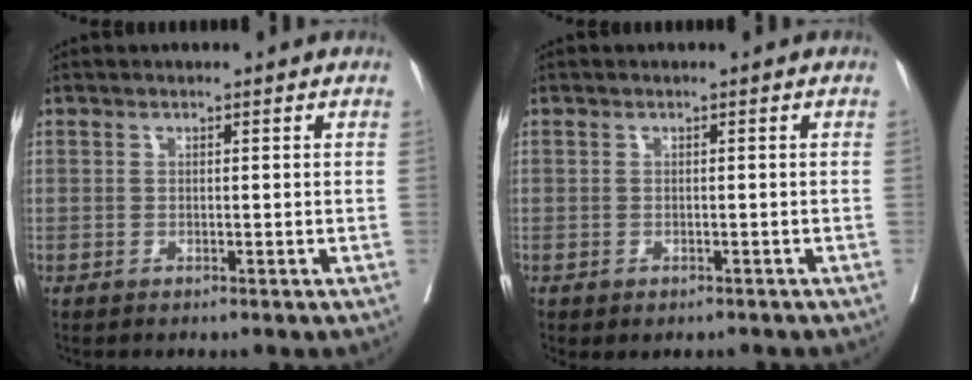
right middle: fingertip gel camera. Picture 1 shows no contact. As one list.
[{"total": 2.0, "force": [-1.6, 0.8, 0.8], "torque": [-0.011, -0.005, -0.020]}]